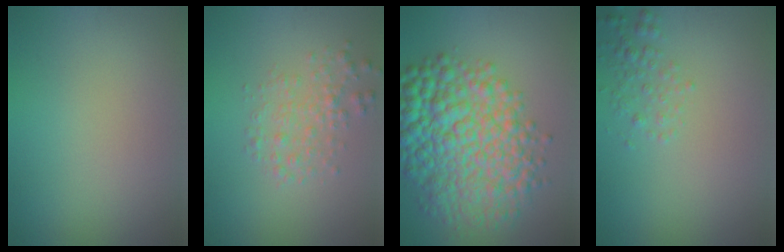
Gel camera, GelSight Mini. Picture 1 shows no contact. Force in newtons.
{"total": 2.3, "press": 2.3, "slide": 0.0}
{"total": 10.1, "press": 10.1, "slide": 0.1}
{"total": 1.6, "press": 1.6, "slide": 0.1}